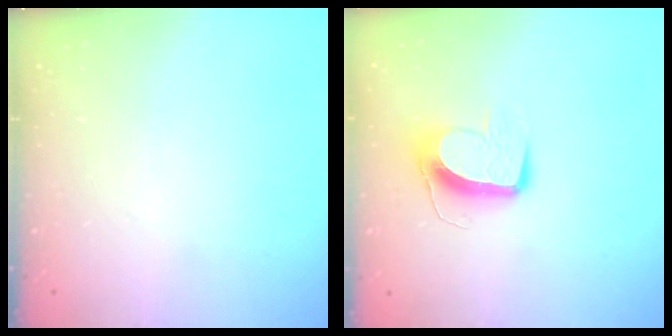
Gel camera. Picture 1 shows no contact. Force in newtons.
{"total": 10.5, "press": 10.5, "slide": 0.8}